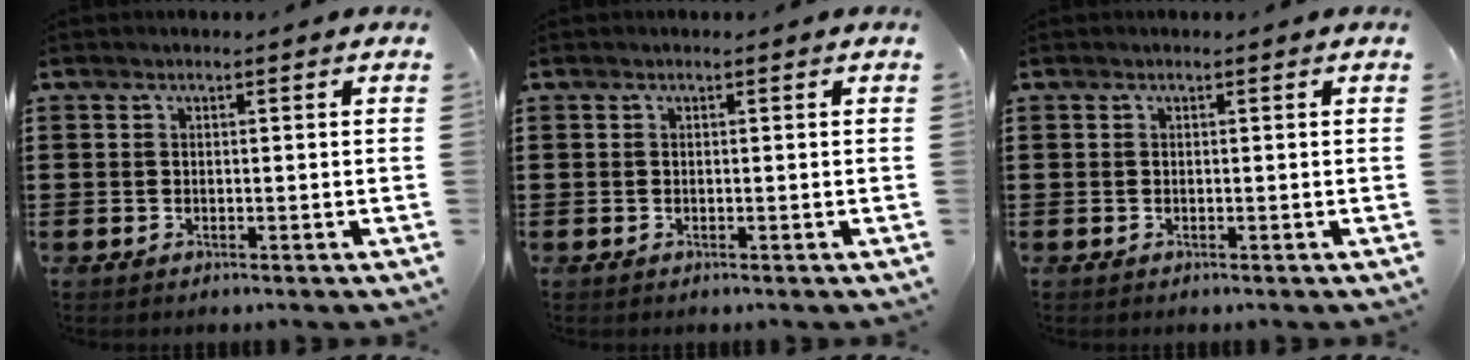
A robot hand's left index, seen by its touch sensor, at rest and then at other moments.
{"total": 0.0}
{"total": 0.0}